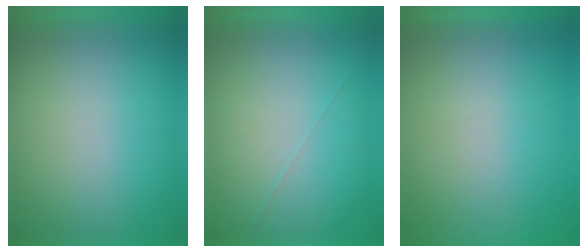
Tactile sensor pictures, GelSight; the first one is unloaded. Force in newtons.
{"total": 1.0}
{"total": 4.7}